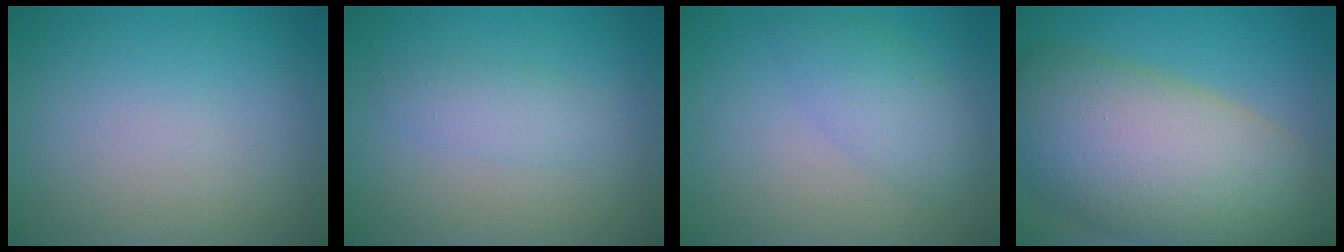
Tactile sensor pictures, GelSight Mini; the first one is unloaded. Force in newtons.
{"total": 1.9, "press": 1.9, "slide": 0.1}
{"total": 1.9, "press": 1.9, "slide": 0.2}
{"total": 14.7, "press": 14.6, "slide": 1.0}